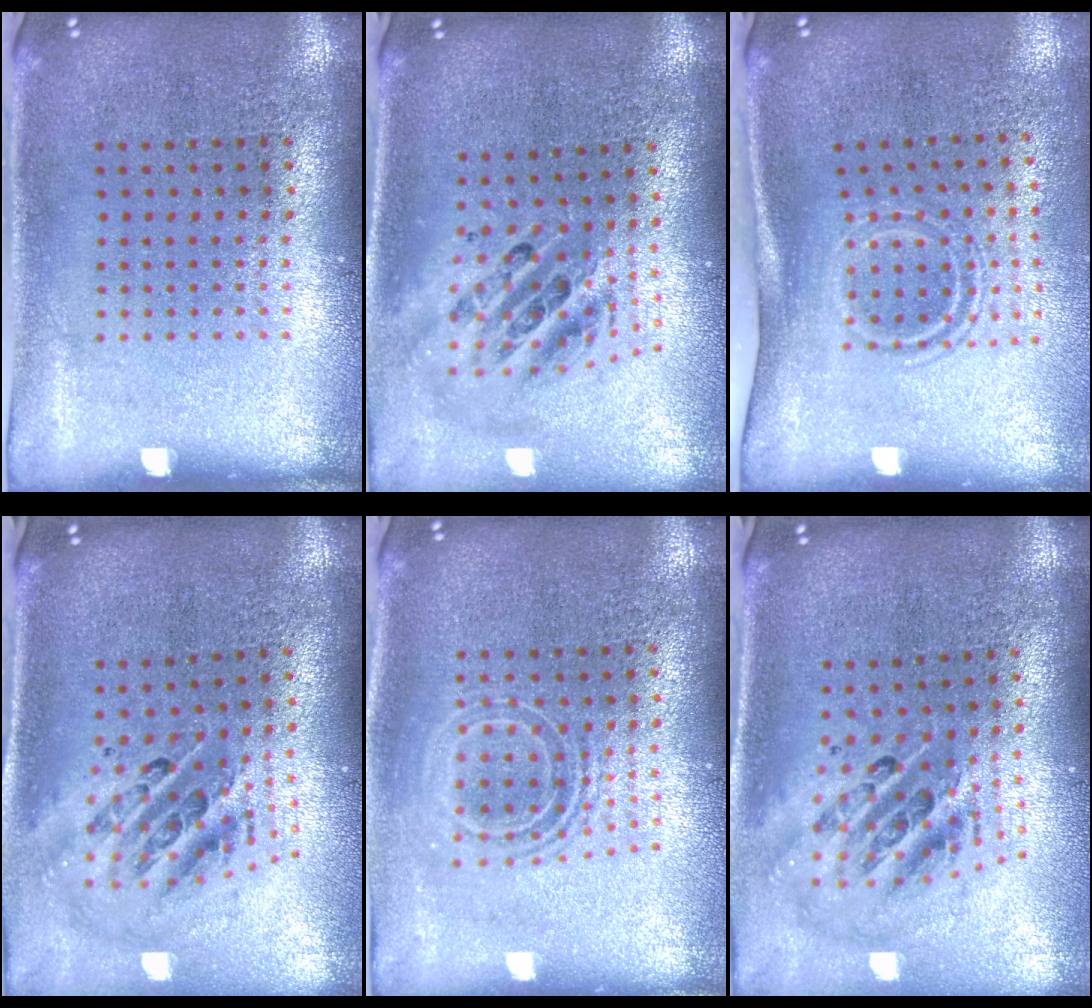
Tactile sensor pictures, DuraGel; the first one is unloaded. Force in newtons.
{"total": 2.2, "press": 1.7, "slide": 1.4}
{"total": 1.7, "press": 1.1, "slide": 1.3}
{"total": 1.6, "press": 1.3, "slide": 0.9}
{"total": 1.7, "press": 1.3, "slide": 1.0}
{"total": 2.5, "press": 1.7, "slide": 1.9}